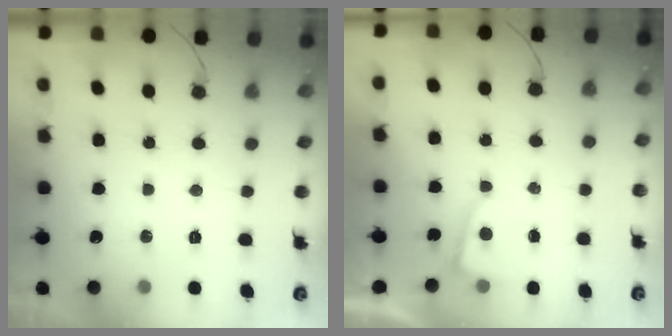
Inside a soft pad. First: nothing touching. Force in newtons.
{"total": 2.3, "press": 2.3, "slide": 0.2}